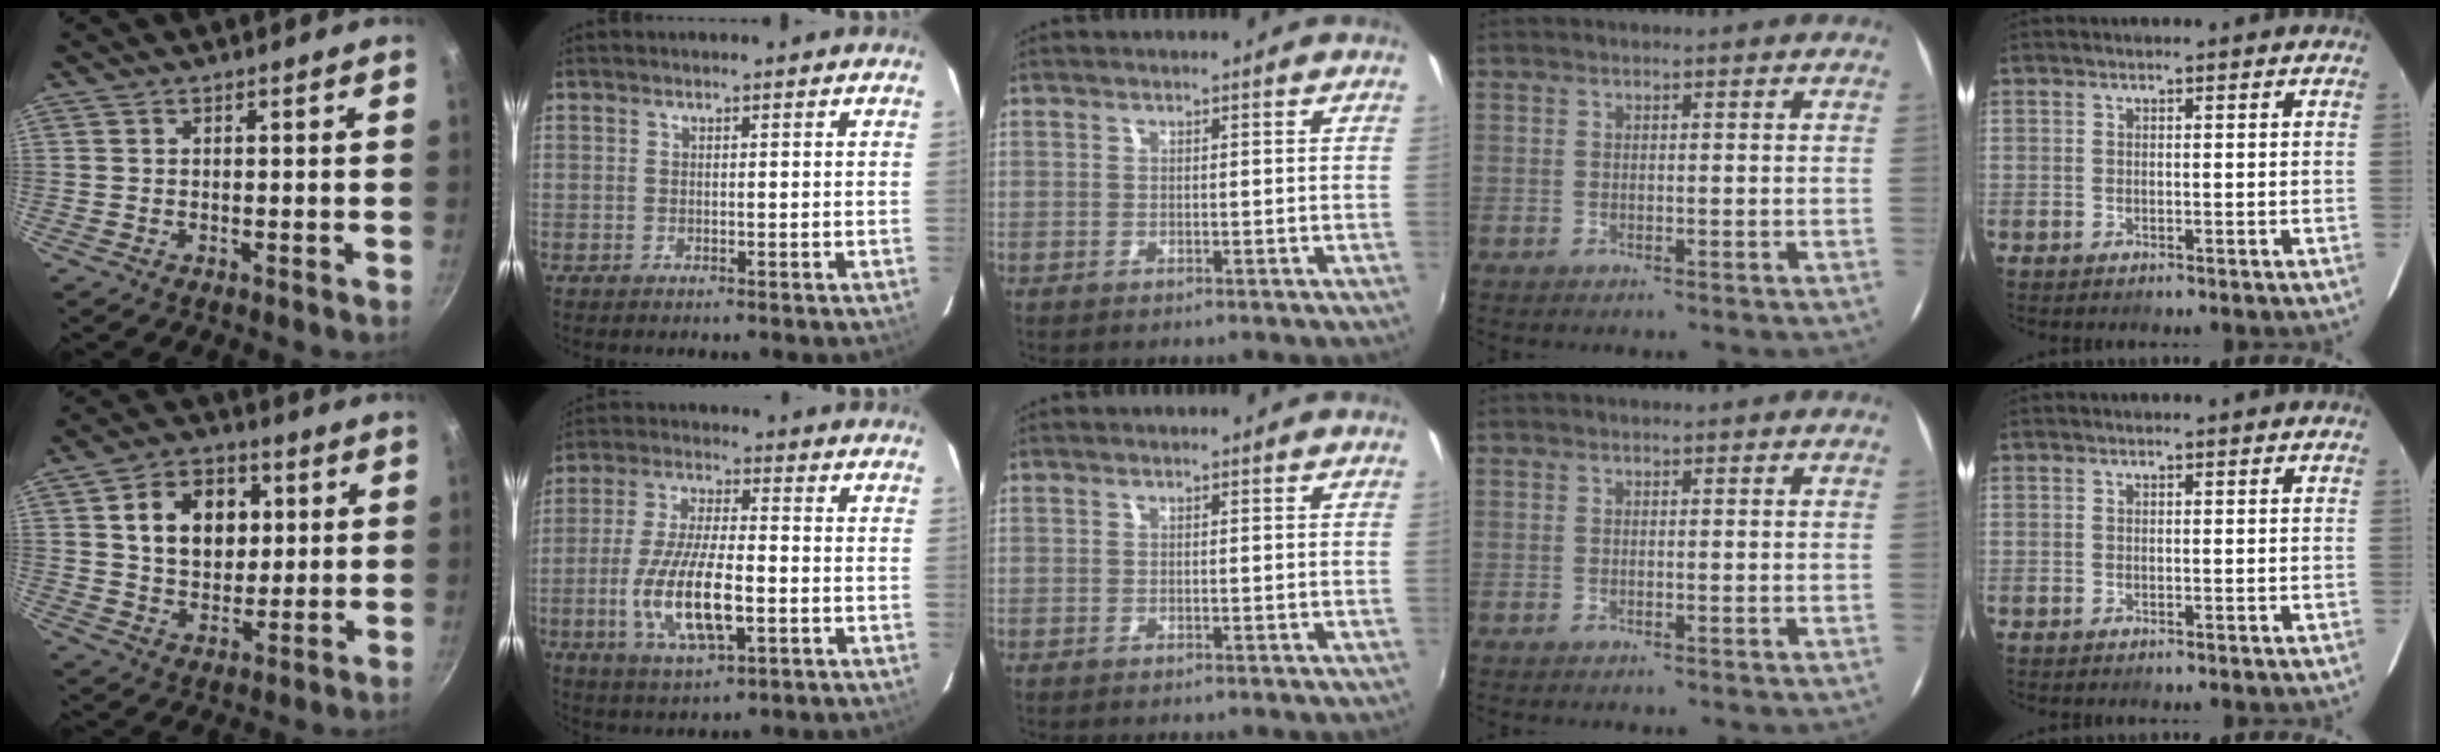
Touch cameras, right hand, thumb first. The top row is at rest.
{"thumb": {"total": 13.1, "force": [2.9, 9.8, 8.3], "torque": [-0.098, 0.000, 0.045]}, "index": {"total": 14.0, "force": [-3.8, 4.7, 12.6], "torque": [-0.259, -0.014, -0.065]}}